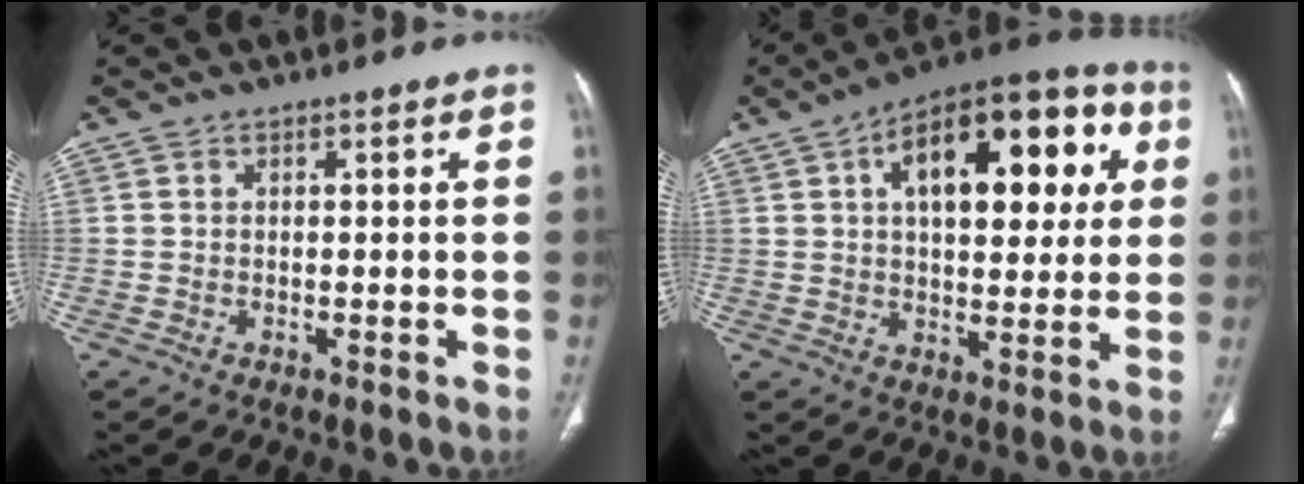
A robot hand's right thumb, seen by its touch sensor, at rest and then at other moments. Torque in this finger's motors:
{"motor_torque": [0.52, 4.48, 0.59, -0.26, 0.16]}